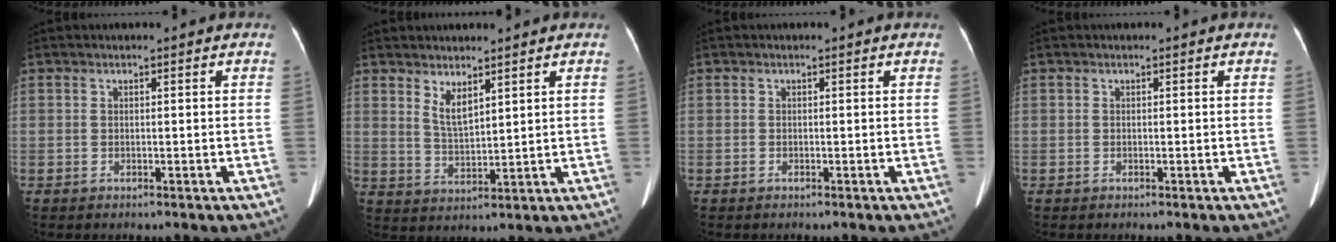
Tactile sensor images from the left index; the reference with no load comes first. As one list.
[{"total": 3.7, "force": [2.6, 0.9, 2.5], "torque": [-0.055, -0.011, 0.059]}, {"total": 0.0}, {"total": 0.0}]